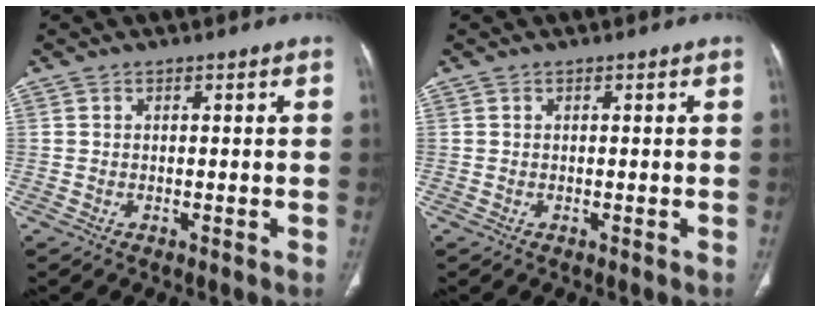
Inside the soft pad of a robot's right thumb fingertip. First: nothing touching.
{"total": 0.0}